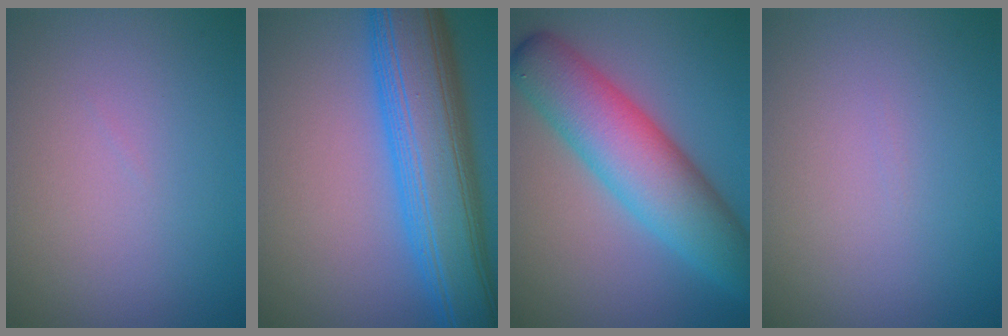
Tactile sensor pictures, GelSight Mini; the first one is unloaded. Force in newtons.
{"total": 11.3, "press": 11.3, "slide": 0.3}
{"total": 7.7, "press": 7.7, "slide": 0.3}
{"total": 0.0}